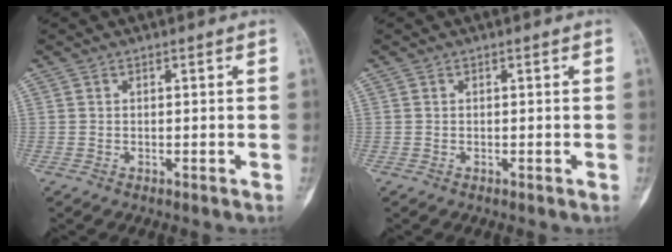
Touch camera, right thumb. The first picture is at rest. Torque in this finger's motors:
{"motor_torque": [0.36, 0.35, -0.03, -0.17, 0.07]}